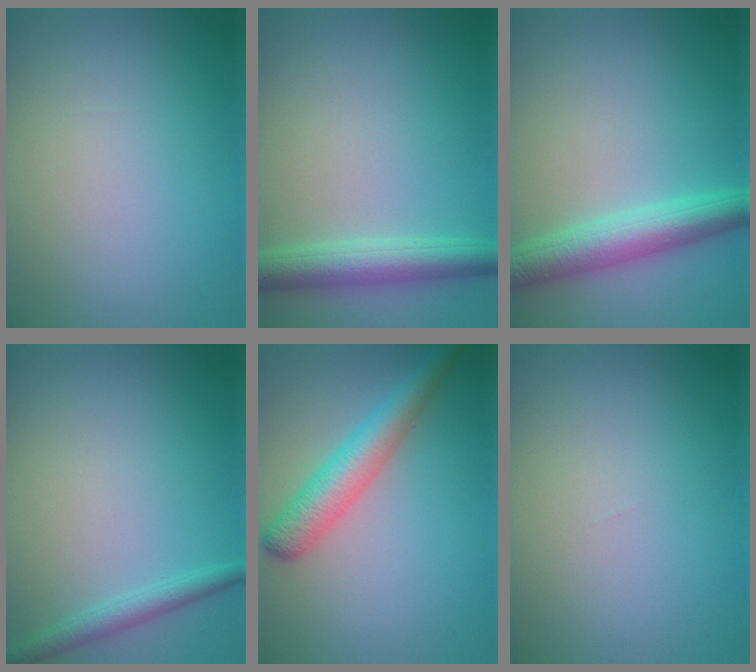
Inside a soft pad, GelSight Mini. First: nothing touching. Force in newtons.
{"total": 4.1, "press": 4.1, "slide": 0.1}
{"total": 4.7, "press": 4.7, "slide": 0.1}
{"total": 1.8, "press": 1.8, "slide": 0.1}
{"total": 4.4, "press": 4.4, "slide": 0.1}
{"total": 0.0}